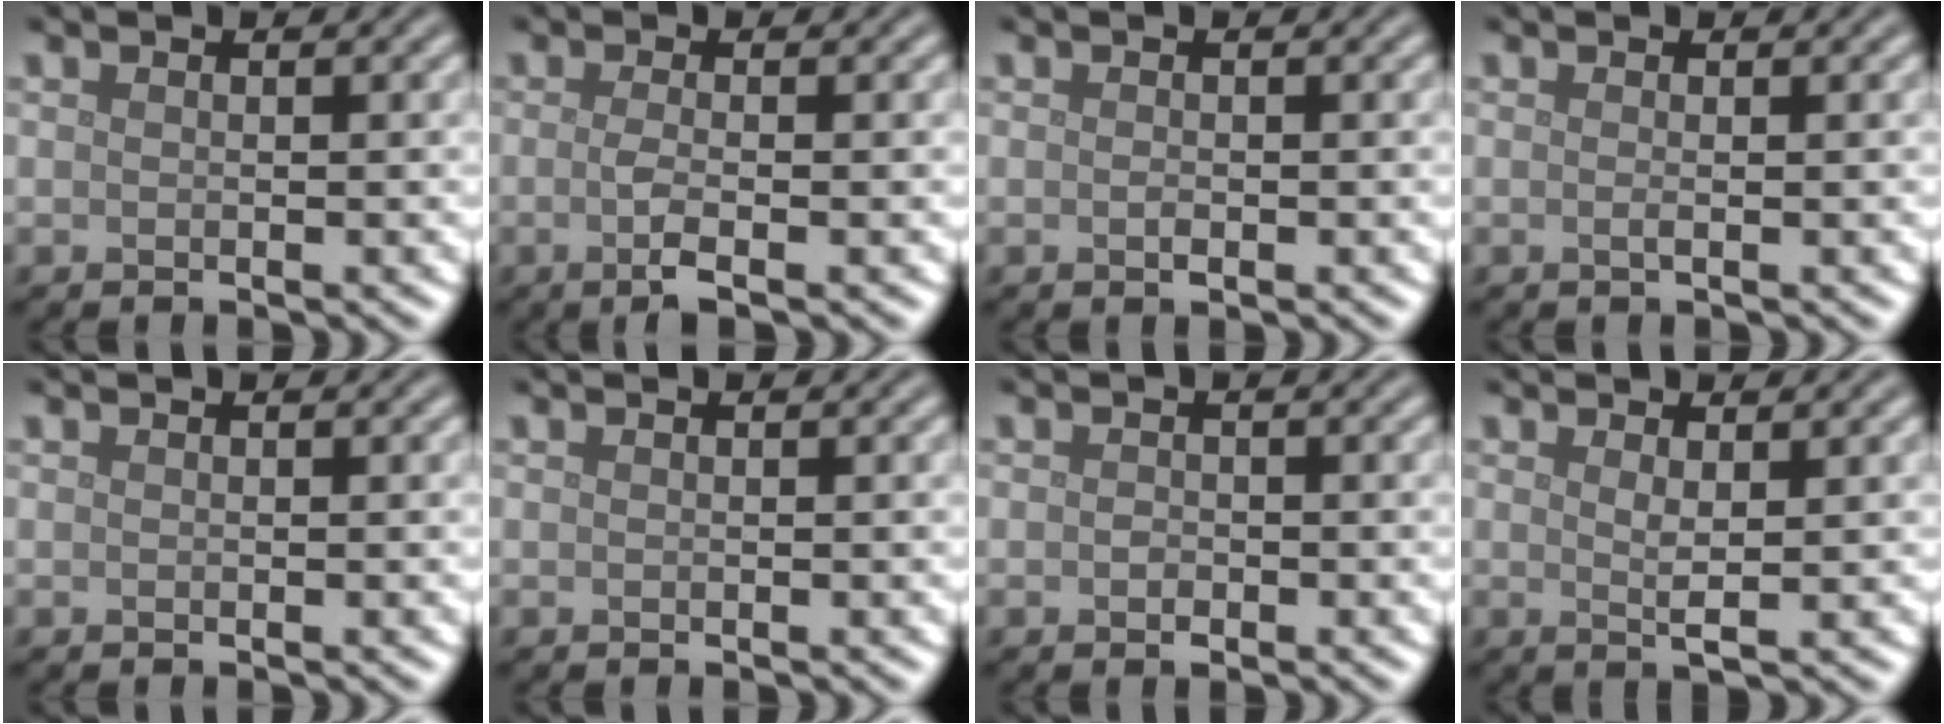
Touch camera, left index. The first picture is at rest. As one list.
[{"total": 2.6, "force": [-0.6, 0.7, 2.4], "torque": [-0.045, -0.004, -0.016]}, {"total": 0.7, "force": [-0.2, 0.3, 0.6], "torque": [-0.014, -0.001, -0.002]}, {"total": 0.7, "force": [-0.1, 0.2, 0.7], "torque": [-0.011, -0.002, -0.003]}, {"total": 0.0}, {"total": 0.0}, {"total": 0.9, "force": [-0.2, 0.6, 0.6], "torque": [-0.010, -0.003, -0.005]}, {"total": 1.5, "force": [0.6, 0.2, 1.4], "torque": [-0.025, -0.004, 0.008]}]